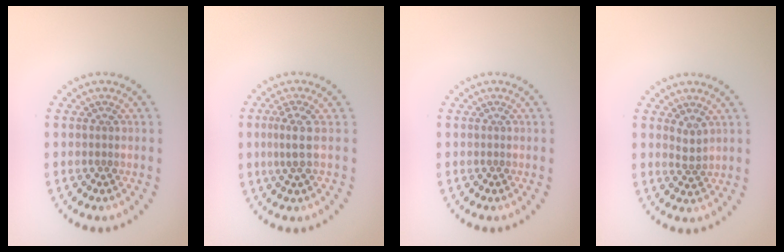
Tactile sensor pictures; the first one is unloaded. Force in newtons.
{"total": 2.0, "press": 1.5, "slide": 1.3}
{"total": 0.0}
{"total": 1.4, "press": 1.1, "slide": 0.9}